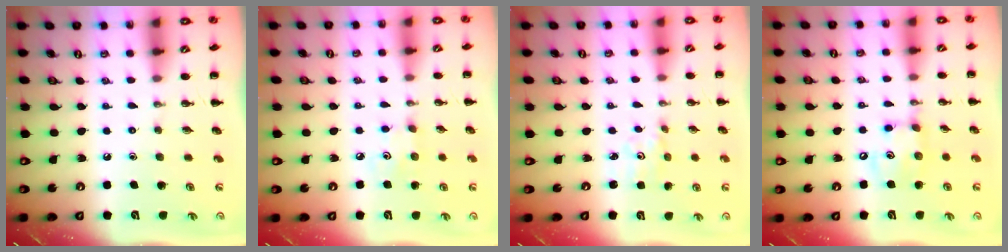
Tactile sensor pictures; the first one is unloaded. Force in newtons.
{"total": 2.9, "press": 2.8, "slide": 0.8}
{"total": 2.1, "press": 2.0, "slide": 0.6}
{"total": 8.4, "press": 8.3, "slide": 1.2}